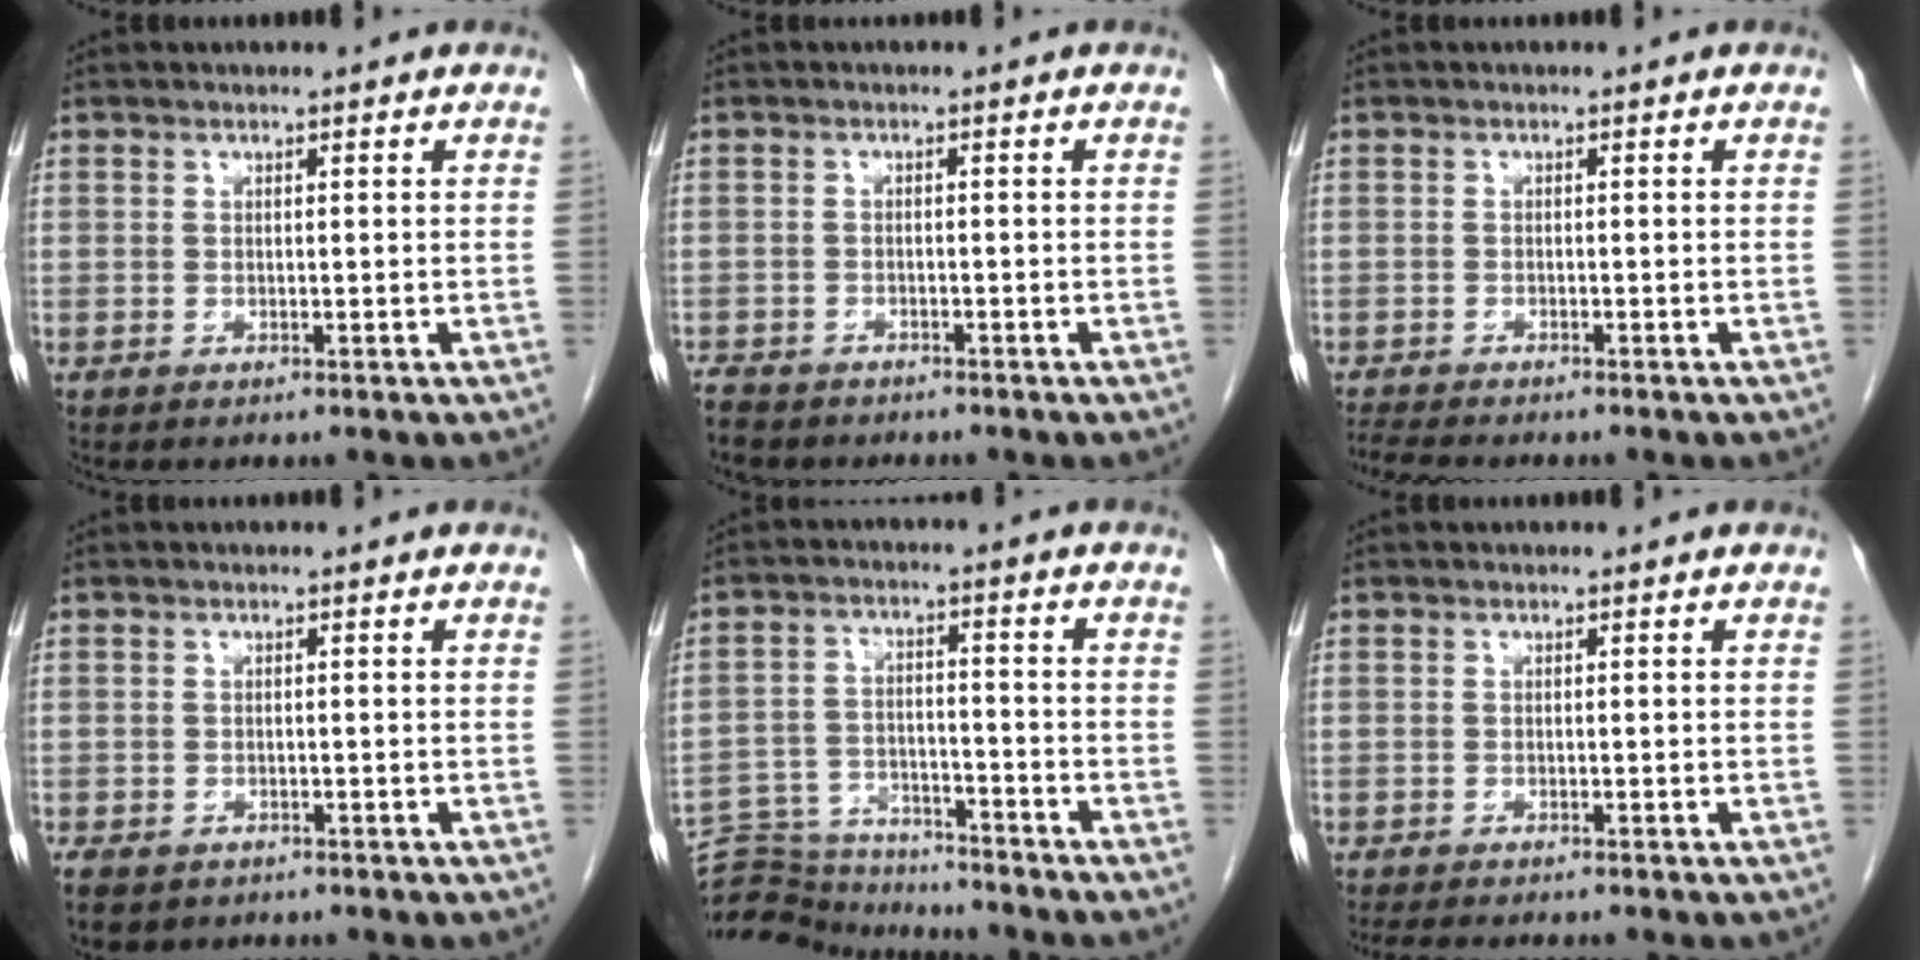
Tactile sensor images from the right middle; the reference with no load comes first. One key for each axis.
{"total": 4.8, "fx": -4.2, "fy": 1.9, "fz": 1.4, "tx": -0.024, "ty": -0.008, "tz": -0.065}
{"total": 3.8, "fx": -3.6, "fy": 0.1, "fz": 1.4, "tx": -0.031, "ty": -0.014, "tz": -0.059}
{"total": 5.4, "fx": -3.7, "fy": 3.3, "fz": 2.1, "tx": -0.037, "ty": -0.006, "tz": -0.051}
{"total": 11.3, "fx": -11.2, "fy": 1.6, "fz": 0.7, "tx": -0.011, "ty": 0.024, "tz": -0.182}
{"total": 4.9, "fx": -4.3, "fy": 0.6, "fz": 2.2, "tx": -0.034, "ty": -0.013, "tz": -0.065}